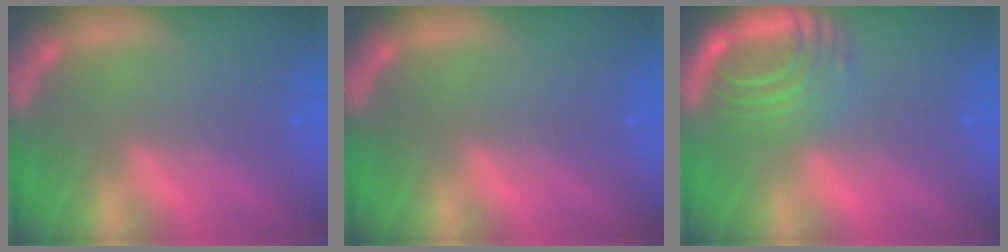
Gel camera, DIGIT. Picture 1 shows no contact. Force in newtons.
{"total": 0.0}
{"total": 7.1}